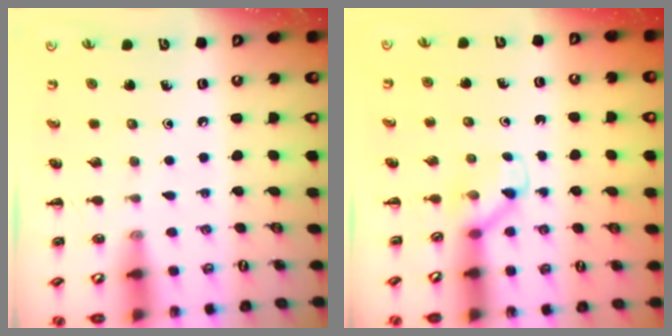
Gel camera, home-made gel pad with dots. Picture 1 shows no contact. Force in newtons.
{"total": 2.6, "press": 2.4, "slide": 0.9}